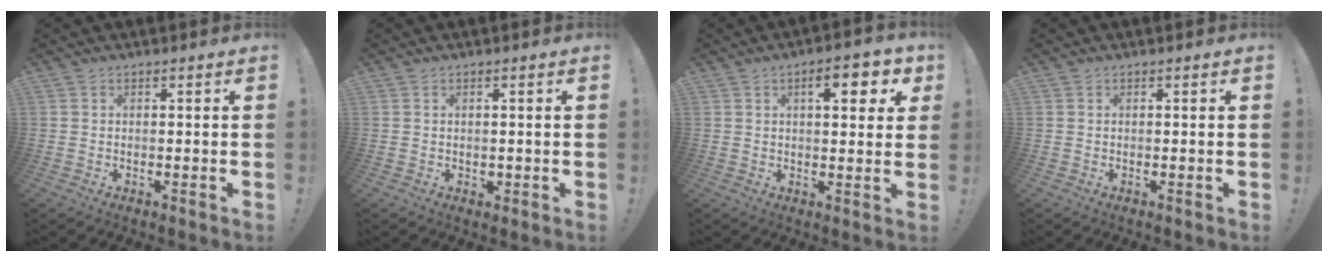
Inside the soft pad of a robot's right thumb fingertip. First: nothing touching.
{"total": 1.0, "force": [0.3, 0.9, 0.2], "torque": [0.003, 0.000, 0.003]}
{"total": 8.3, "force": [3.3, 2.7, 7.1], "torque": [-0.083, -0.010, 0.045]}
{"total": 0.0}